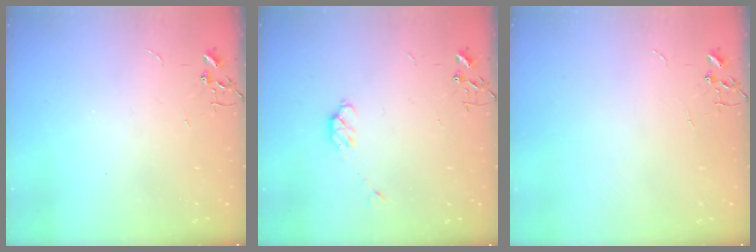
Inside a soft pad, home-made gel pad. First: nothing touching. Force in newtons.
{"total": 5.1, "press": 5.0, "slide": 1.0}
{"total": 0.0}